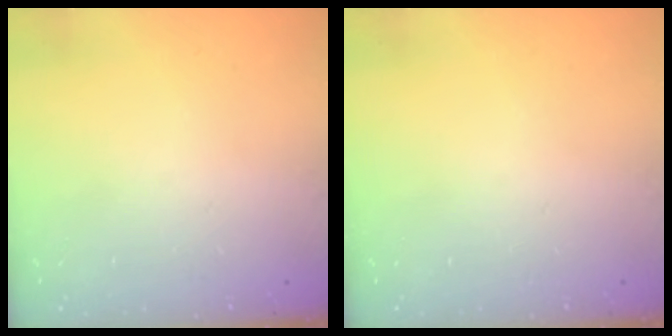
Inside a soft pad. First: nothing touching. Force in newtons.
{"total": 0.0}